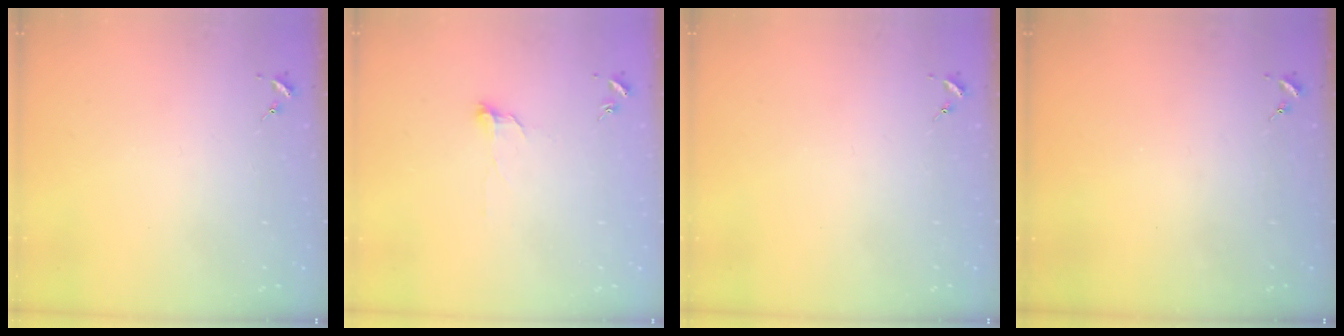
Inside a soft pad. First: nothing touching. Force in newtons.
{"total": 5.5, "press": 5.5, "slide": 0.5}
{"total": 0.0}
{"total": 0.0}